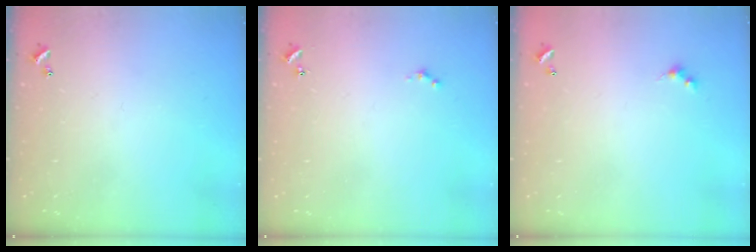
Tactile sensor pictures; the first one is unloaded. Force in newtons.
{"total": 0.0}
{"total": 1.5, "press": 1.4, "slide": 0.3}